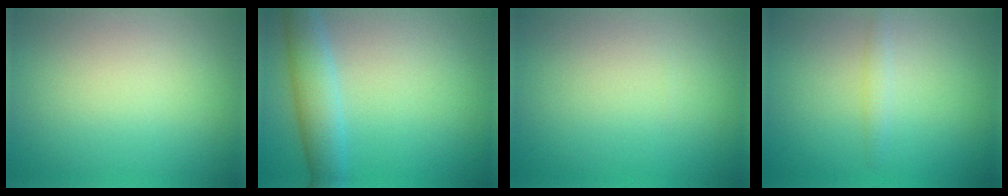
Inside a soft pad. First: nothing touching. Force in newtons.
{"total": 4.0, "press": 4.0, "slide": 0.1}
{"total": 0.0}
{"total": 1.1, "press": 1.1, "slide": 0.0}